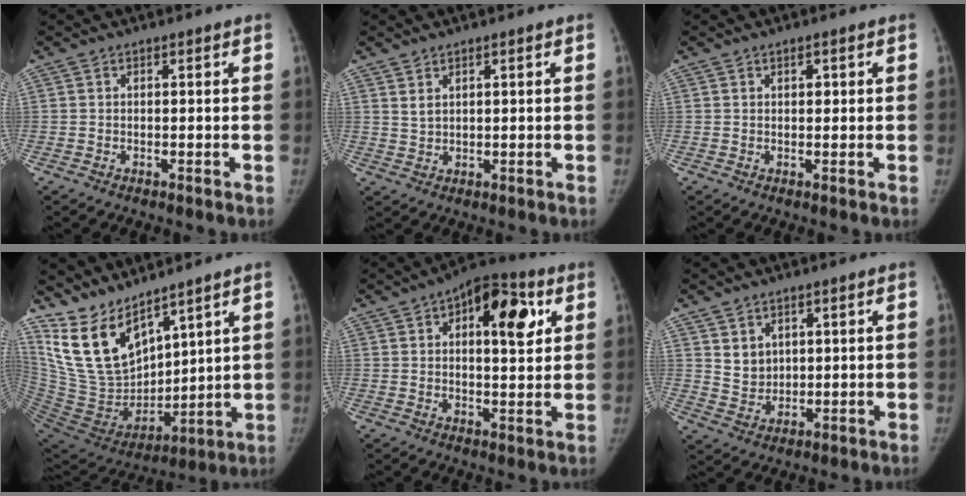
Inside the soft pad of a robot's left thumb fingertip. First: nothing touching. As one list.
[{"total": 1.9, "force": [1.3, 0.9, 1.1], "torque": [-0.015, -0.010, 0.032]}, {"total": 1.3, "force": [0.6, 0.7, 0.9], "torque": [-0.009, -0.001, 0.009]}, {"total": 15.4, "force": [11.6, 6.4, 7.9], "torque": [-0.116, -0.075, 0.249]}, {"total": 13.9, "force": [4.9, 6.4, 11.3], "torque": [-0.121, 0.003, 0.064]}, {"total": 4.5, "force": [2.2, 3.5, 1.7], "torque": [-0.014, -0.022, 0.052]}]